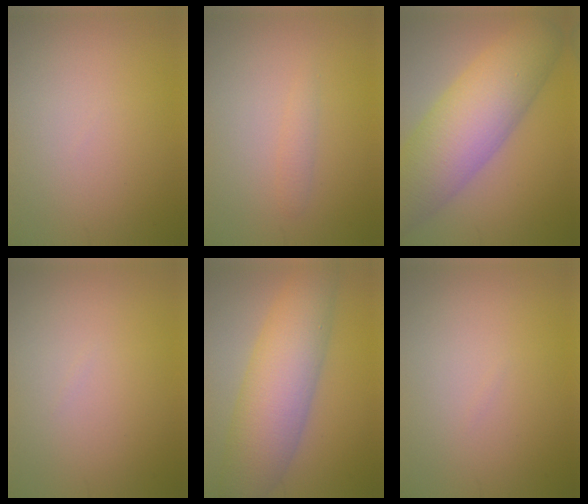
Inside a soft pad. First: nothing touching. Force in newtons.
{"total": 1.0, "press": 0.9, "slide": 0.1}
{"total": 10.7, "press": 10.7, "slide": 0.6}
{"total": 0.0}
{"total": 8.7, "press": 8.6, "slide": 0.3}
{"total": 0.0}